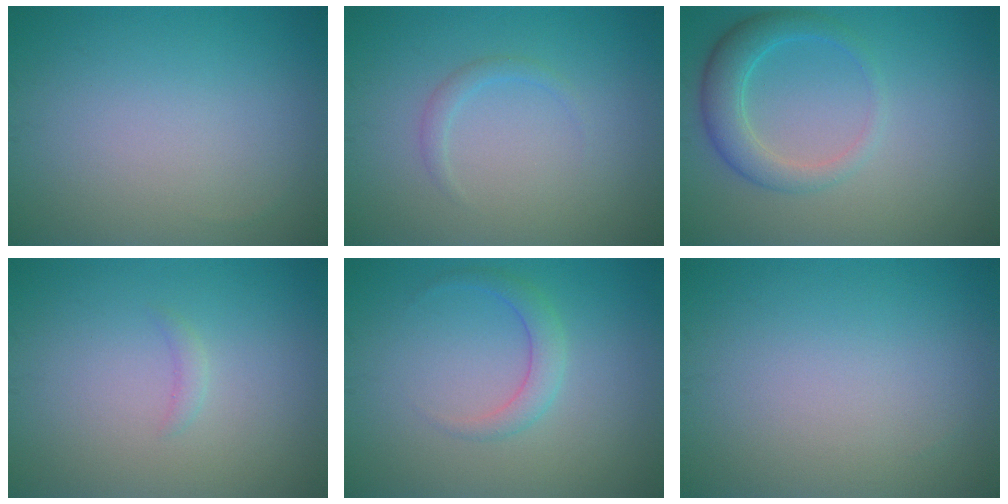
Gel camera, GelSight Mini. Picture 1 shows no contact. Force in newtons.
{"total": 1.1, "press": 1.1, "slide": 0.1}
{"total": 3.6, "press": 3.6, "slide": 0.3}
{"total": 0.7, "press": 0.7, "slide": 0.1}
{"total": 2.0, "press": 2.0, "slide": 0.1}
{"total": 0.0}